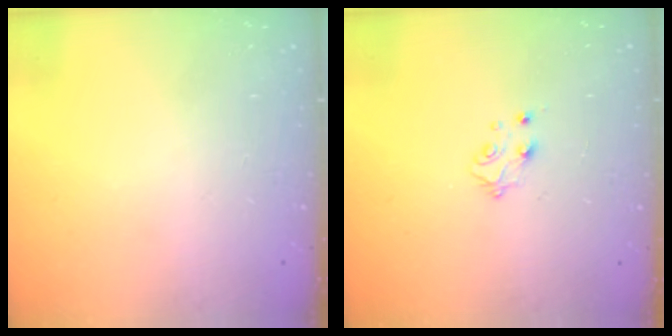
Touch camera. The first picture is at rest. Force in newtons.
{"total": 4.4, "press": 4.4, "slide": 0.5}